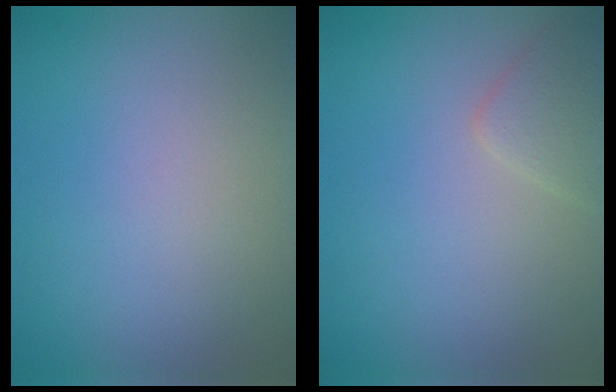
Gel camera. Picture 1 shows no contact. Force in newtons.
{"total": 1.8, "press": 1.8, "slide": 0.0}